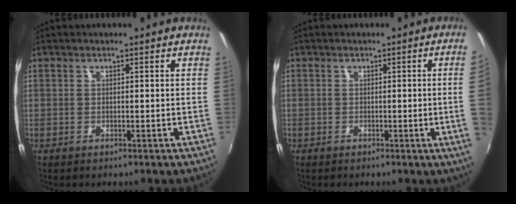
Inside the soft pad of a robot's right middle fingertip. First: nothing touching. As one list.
[{"total": 3.9, "force": [0.0, -1.9, 3.4], "torque": [-0.052, -0.010, 0.005]}]